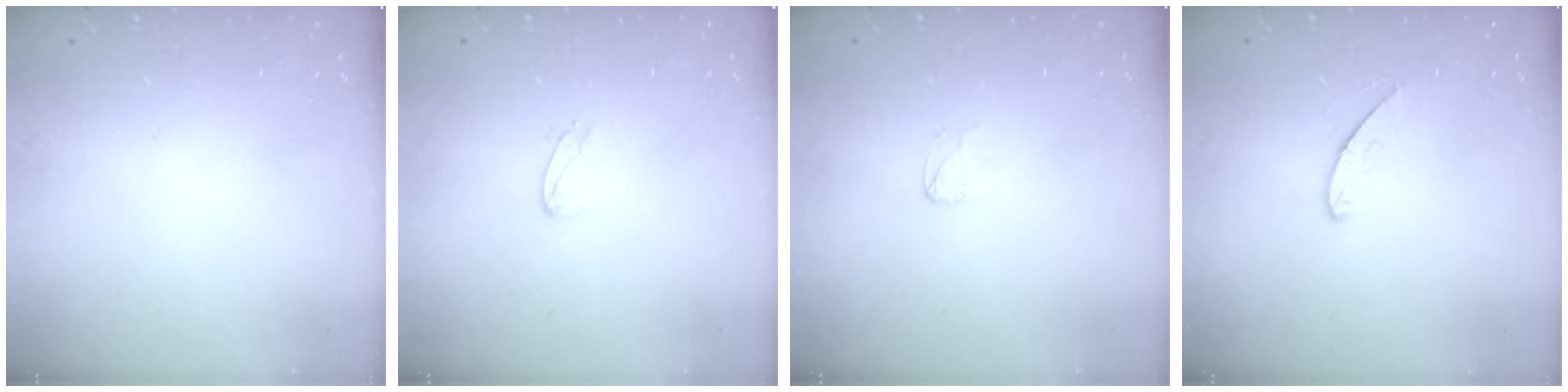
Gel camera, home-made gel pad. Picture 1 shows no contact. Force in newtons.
{"total": 4.0, "press": 4.0, "slide": 0.2}
{"total": 2.6, "press": 2.6, "slide": 0.2}
{"total": 4.5, "press": 4.5, "slide": 0.4}